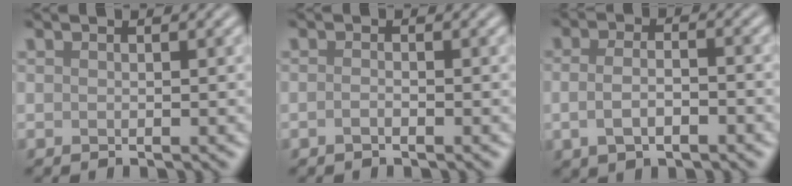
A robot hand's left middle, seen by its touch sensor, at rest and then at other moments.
{"total": 0.8, "force": [-0.4, 0.2, 0.6], "torque": [-0.012, -0.001, -0.009]}
{"total": 3.5, "force": [-0.9, 1.7, 2.9], "torque": [-0.059, -0.004, -0.019]}